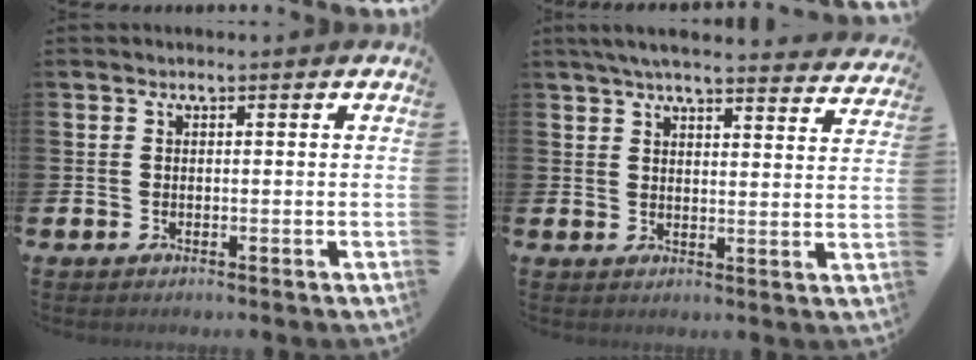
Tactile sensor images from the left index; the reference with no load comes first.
{"total": 5.3, "force": [5.0, 0.4, 1.7], "torque": [-0.044, -0.023, 0.088]}